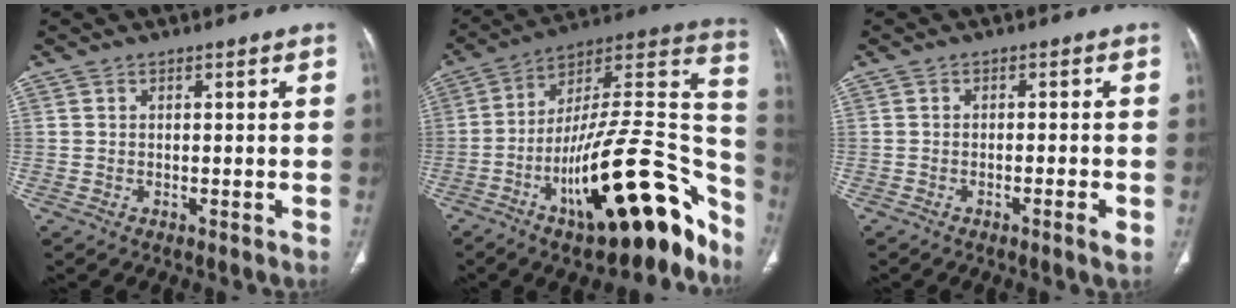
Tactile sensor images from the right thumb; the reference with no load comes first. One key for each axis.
{"total": 29.5, "fx": -14.5, "fy": 9.9, "fz": 23.7, "tx": -0.272, "ty": 0.097, "tz": -0.226}
{"total": 2.4, "fx": -1.1, "fy": 0.1, "fz": 2.1, "tx": -0.043, "ty": 0.001, "tz": -0.019}